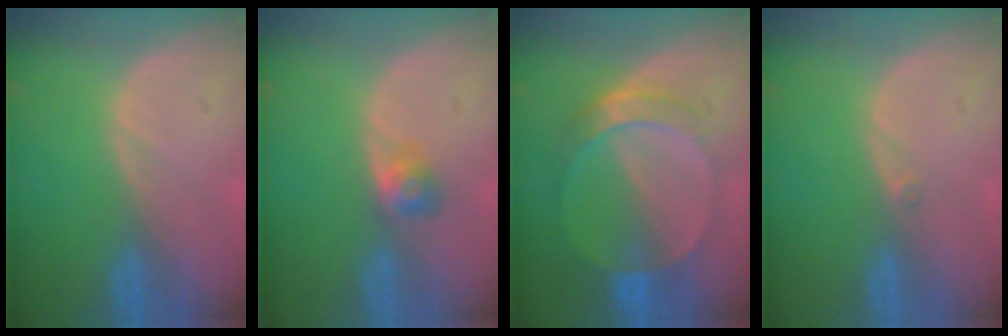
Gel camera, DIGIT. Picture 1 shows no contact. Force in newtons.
{"total": 2.6, "press": 2.4, "slide": 0.9}
{"total": 7.2, "press": 6.4, "slide": 3.4}
{"total": 0.6, "press": 0.5, "slide": 0.3}